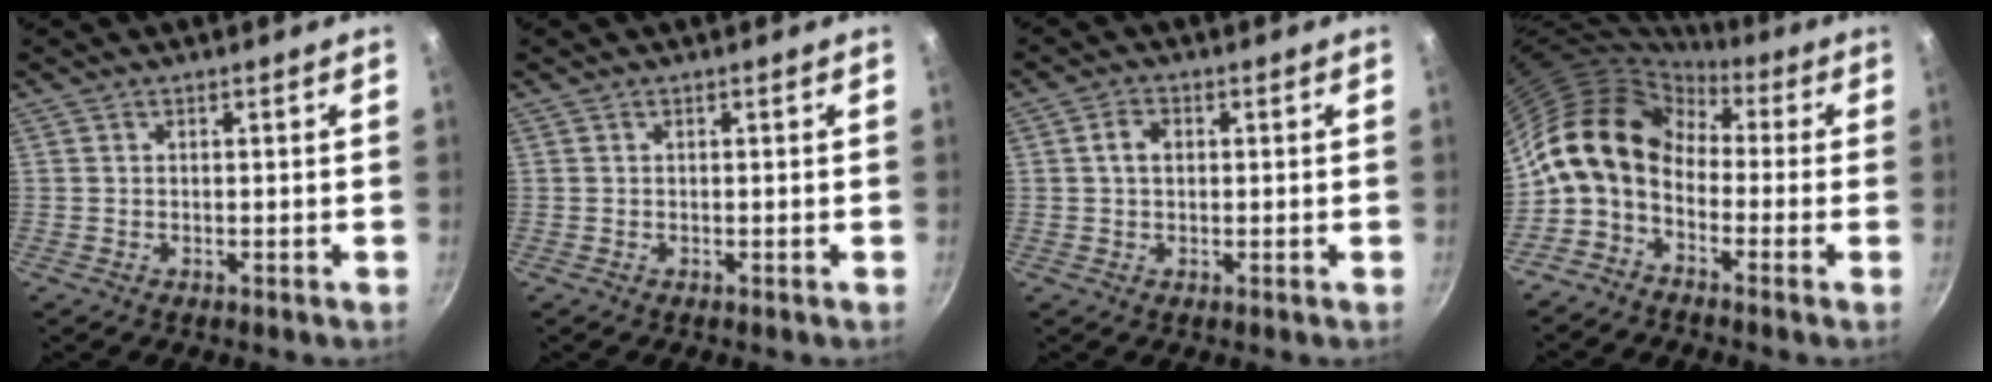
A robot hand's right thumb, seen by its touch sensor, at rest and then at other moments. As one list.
[{"total": 0.0}, {"total": 3.1, "force": [0.5, 2.2, 2.1], "torque": [-0.030, 0.007, 0.004]}, {"total": 13.0, "force": [-0.5, 9.4, 9.0], "torque": [-0.147, 0.040, -0.030]}]